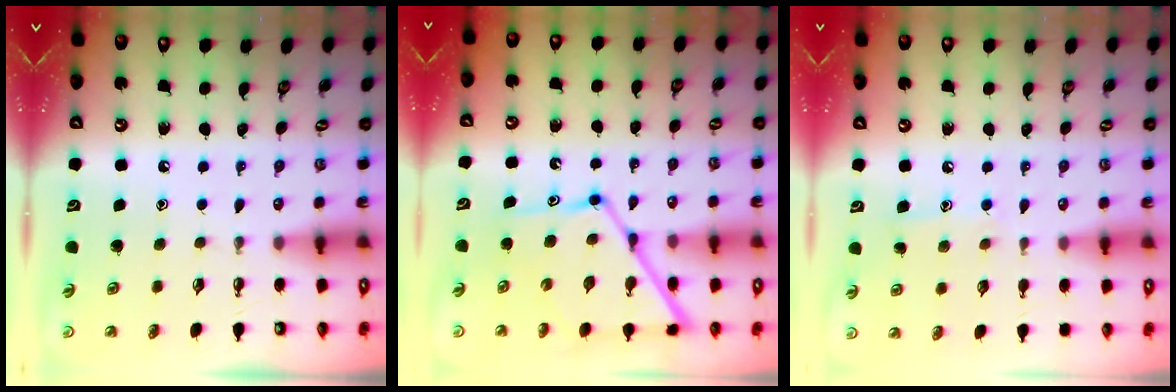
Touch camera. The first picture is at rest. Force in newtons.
{"total": 14.2, "press": 14.1, "slide": 1.4}
{"total": 5.9, "press": 5.9, "slide": 0.5}